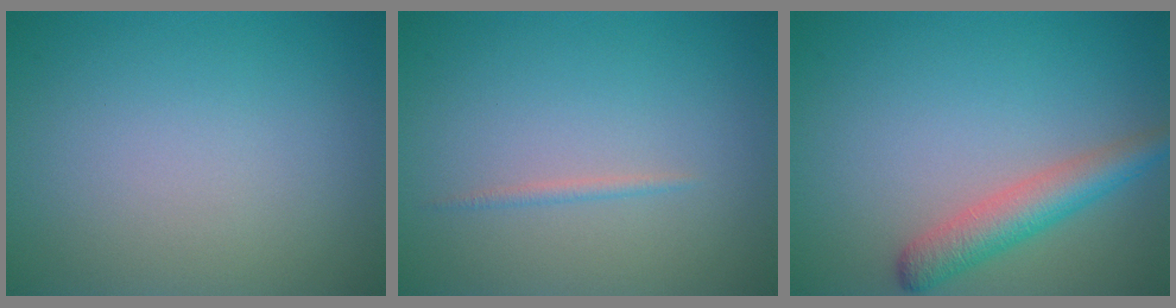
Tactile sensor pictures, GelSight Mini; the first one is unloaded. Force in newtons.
{"total": 0.7, "press": 0.7, "slide": 0.1}
{"total": 3.8, "press": 3.8, "slide": 0.2}